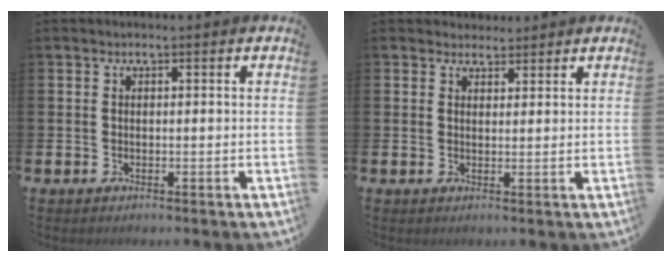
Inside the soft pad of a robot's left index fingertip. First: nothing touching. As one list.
[{"total": 2.5, "force": [2.3, 1.0, 0.0], "torque": [0.004, -0.008, 0.041]}]